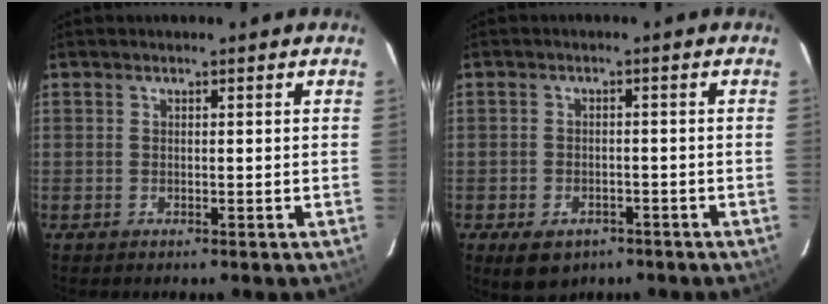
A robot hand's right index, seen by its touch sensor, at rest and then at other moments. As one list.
[{"total": 7.0, "force": [-4.2, 4.5, 3.2], "torque": [-0.070, -0.007, -0.053]}]